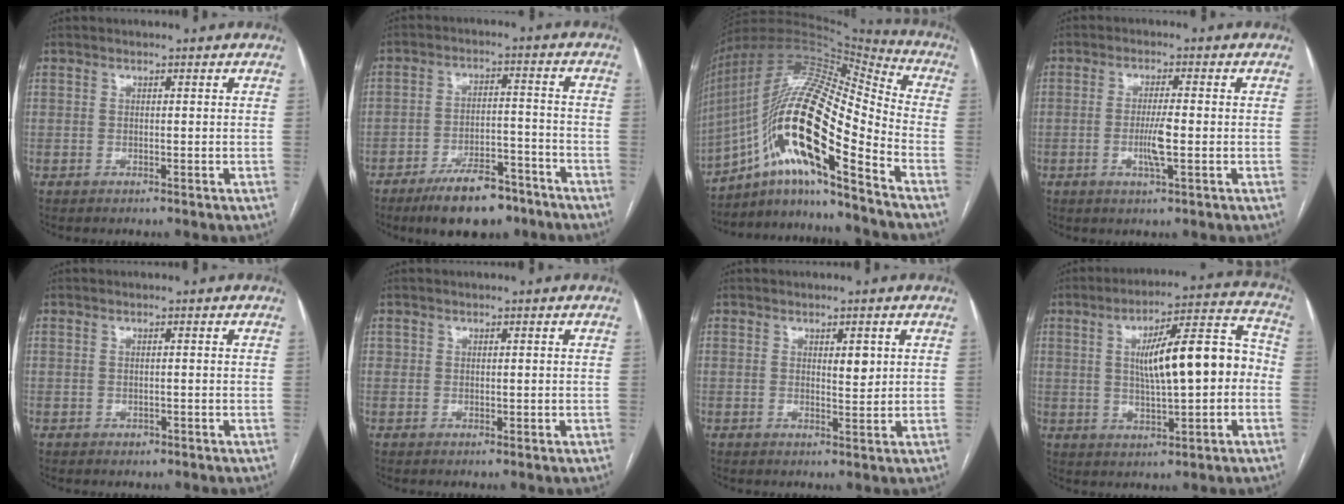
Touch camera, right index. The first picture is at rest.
{"total": 10.6, "force": [-7.8, 4.0, 6.0], "torque": [-0.094, 0.006, -0.126]}
{"total": 21.9, "force": [-10.2, 3.6, 19.1], "torque": [-0.375, 0.008, -0.180]}
{"total": 4.3, "force": [-0.9, 0.2, 4.2], "torque": [-0.083, -0.007, -0.015]}
{"total": 0.7, "force": [-0.2, 0.6, 0.3], "torque": [-0.003, 0.001, 0.001]}
{"total": 1.0, "force": [0.2, 0.9, 0.4], "torque": [-0.001, -0.001, 0.005]}
{"total": 2.7, "force": [1.0, 0.9, 2.3], "torque": [-0.033, -0.006, 0.016]}
{"total": 14.2, "force": [0.4, 3.3, 13.8], "torque": [-0.211, 0.037, 0.010]}